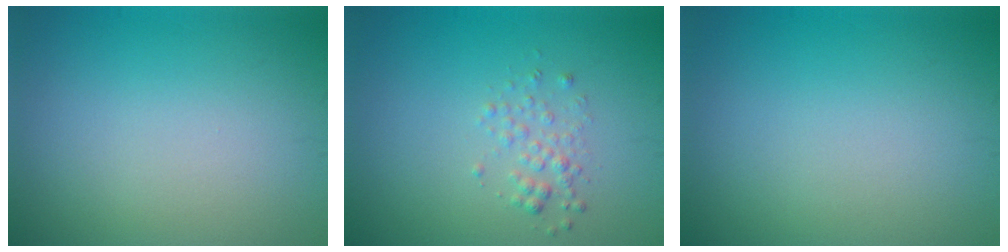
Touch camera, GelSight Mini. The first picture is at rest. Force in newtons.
{"total": 1.4, "press": 1.4, "slide": 0.1}
{"total": 0.0}